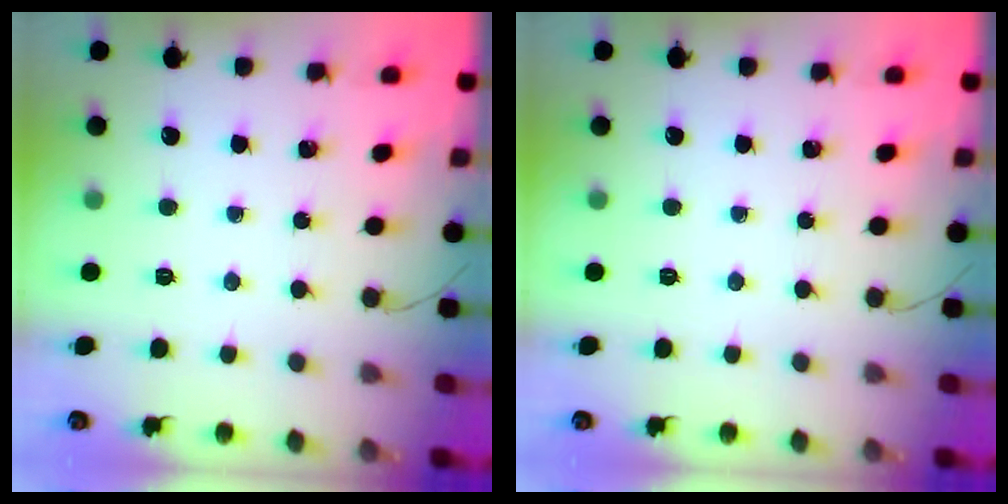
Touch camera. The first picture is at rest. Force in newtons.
{"total": 0.0}